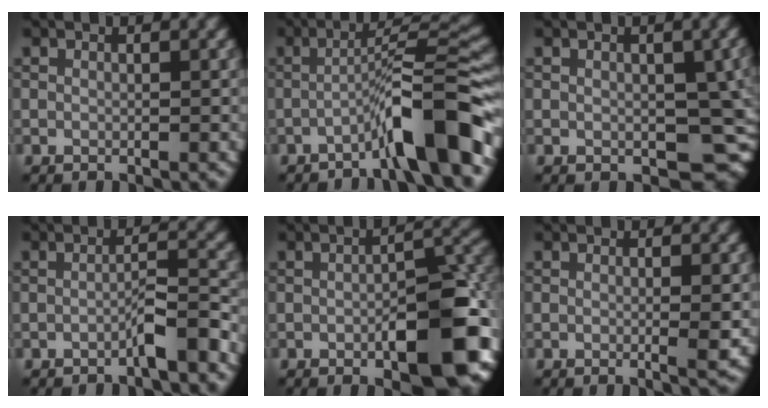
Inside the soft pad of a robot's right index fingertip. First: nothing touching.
{"total": 7.9, "force": [-3.9, 0.9, 6.9], "torque": [-0.100, 0.025, -0.071]}
{"total": 5.0, "force": [-0.4, 2.9, 4.0], "torque": [-0.052, -0.008, -0.002]}
{"total": 2.7, "force": [-1.6, 0.2, 2.1], "torque": [-0.033, 0.016, -0.031]}
{"total": 9.1, "force": [-3.4, 3.4, 7.7], "torque": [-0.094, 0.011, -0.053]}
{"total": 2.2, "force": [-0.2, 0.4, 2.1], "torque": [-0.029, -0.005, -0.006]}